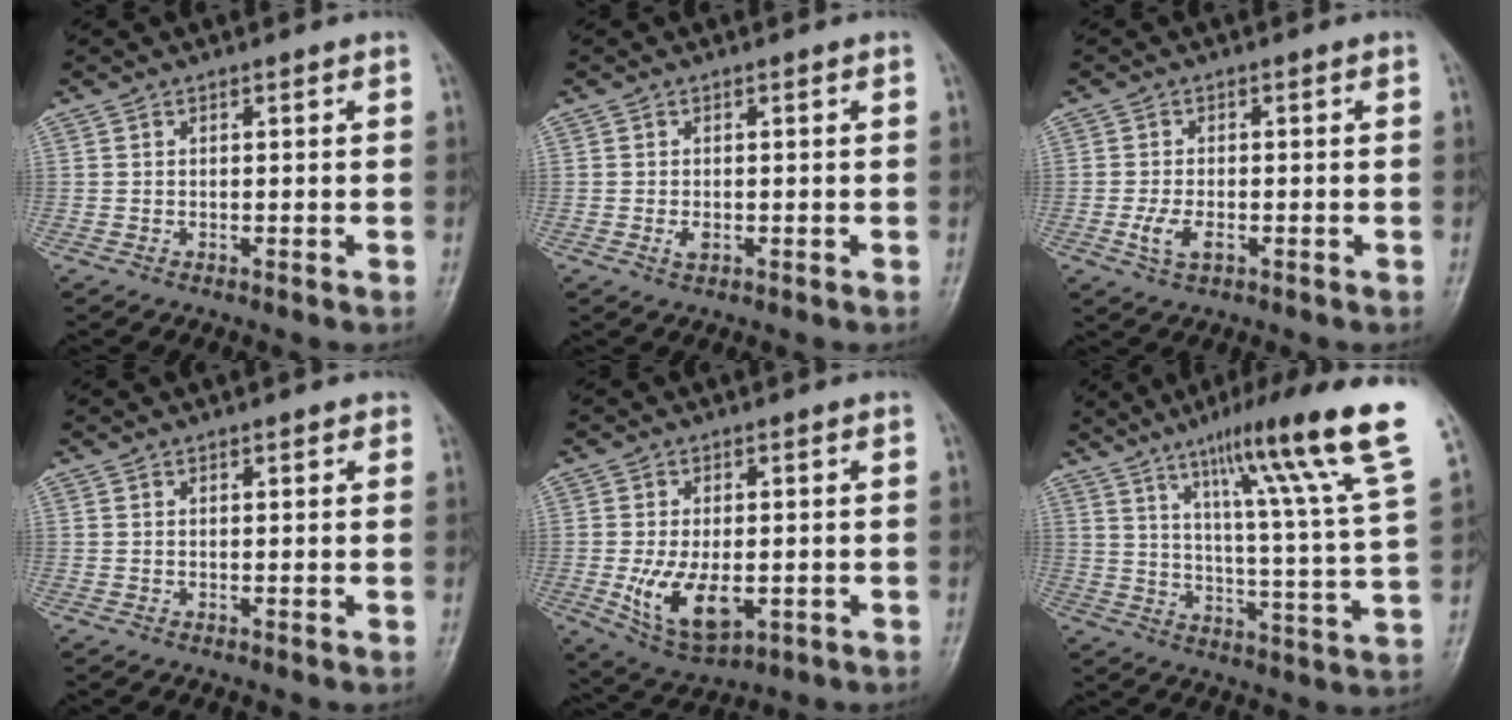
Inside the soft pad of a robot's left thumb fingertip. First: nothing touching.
{"total": 1.6, "force": [-0.4, 0.9, 1.3], "torque": [-0.024, 0.003, -0.006]}
{"total": 3.8, "force": [-1.3, 1.9, 3.0], "torque": [-0.066, 0.003, -0.022]}
{"total": 1.1, "force": [0.7, 0.5, 0.8], "torque": [-0.008, 0.000, 0.006]}
{"total": 10.1, "force": [-2.0, 5.4, 8.3], "torque": [-0.143, -0.009, -0.019]}
{"total": 22.1, "force": [13.6, 0.6, 17.4], "torque": [-0.239, -0.055, 0.195]}